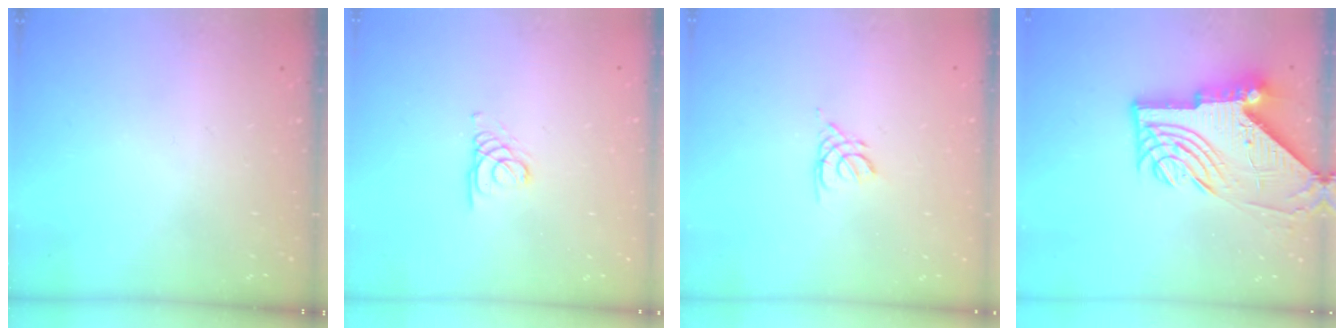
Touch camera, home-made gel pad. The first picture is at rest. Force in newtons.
{"total": 1.7, "press": 1.7, "slide": 0.2}
{"total": 2.1, "press": 2.0, "slide": 0.4}
{"total": 14.6, "press": 14.5, "slide": 1.6}